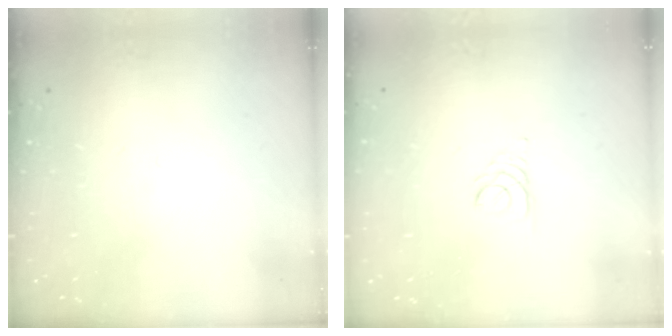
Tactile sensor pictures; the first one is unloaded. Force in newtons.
{"total": 2.6, "press": 2.6, "slide": 0.2}